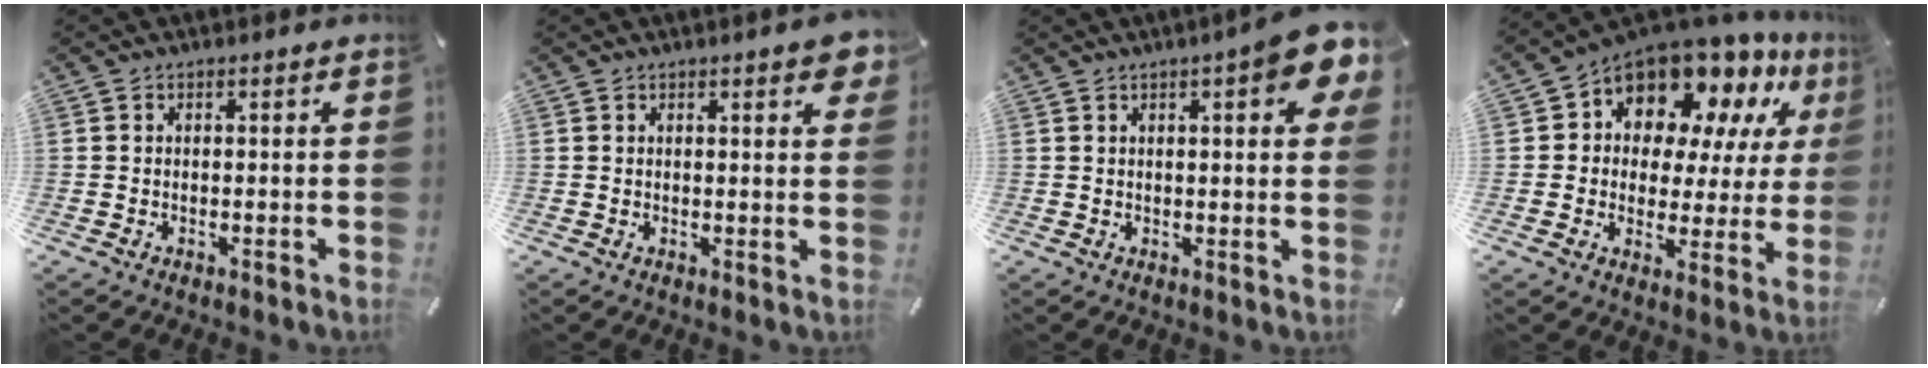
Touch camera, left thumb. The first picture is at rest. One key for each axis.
{"total": 3.6, "fx": 2.1, "fy": 0.9, "fz": 2.8, "tx": -0.034, "ty": -0.010, "tz": 0.030}
{"total": 9.5, "fx": 4.2, "fy": 2.4, "fz": 8.2, "tx": -0.109, "ty": -0.019, "tz": 0.066}
{"total": 12.6, "fx": 9.6, "fy": 6.9, "fz": 4.3, "tx": -0.084, "ty": -0.085, "tz": 0.173}